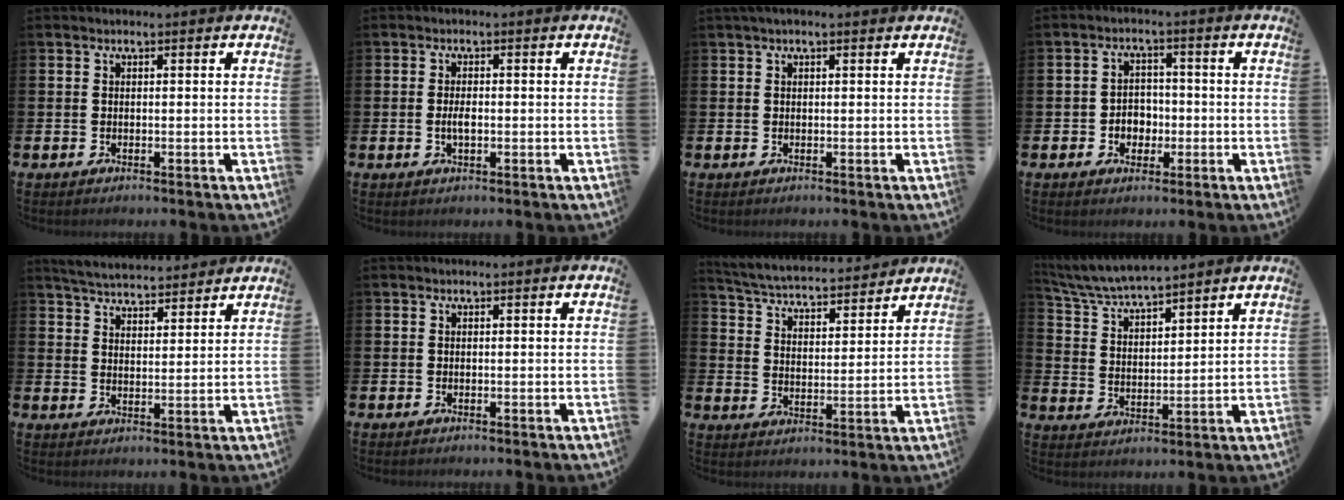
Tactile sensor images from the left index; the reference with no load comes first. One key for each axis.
{"total": 1.9, "fx": -0.2, "fy": 0.8, "fz": 1.7, "tx": -0.016, "ty": -0.005, "tz": -0.009}
{"total": 0.9, "fx": 0.6, "fy": 0.2, "fz": 0.7, "tx": -0.009, "ty": 0.000, "tz": 0.008}
{"total": 3.2, "fx": -0.8, "fy": 2.8, "fz": 1.2, "tx": -0.016, "ty": -0.002, "tz": -0.025}
{"total": 4.9, "fx": 4.8, "fy": 0.6, "fz": 0.4, "tx": -0.026, "ty": -0.026, "tz": 0.087}
{"total": 0.0}
{"total": 4.9, "fx": 4.8, "fy": 0.7, "fz": 0.7, "tx": -0.034, "ty": -0.044, "tz": 0.077}
{"total": 5.9, "fx": 5.8, "fy": 0.5, "fz": 1.1, "tx": -0.048, "ty": -0.036, "tz": 0.102}